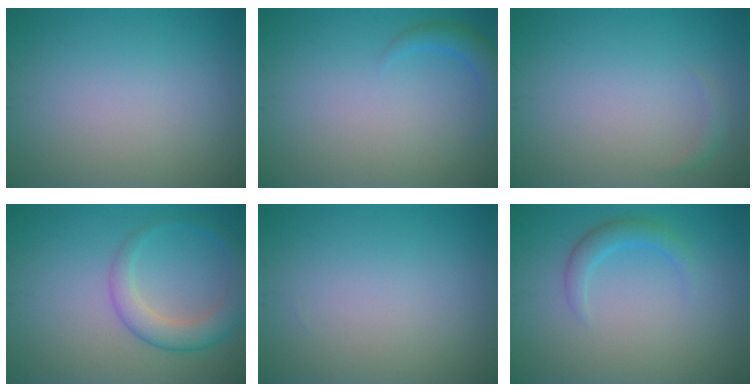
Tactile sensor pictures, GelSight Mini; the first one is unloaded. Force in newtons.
{"total": 1.8, "press": 1.8, "slide": 0.1}
{"total": 0.7, "press": 0.7, "slide": 0.1}
{"total": 2.9, "press": 2.8, "slide": 0.1}
{"total": 0.0}
{"total": 2.0, "press": 2.0, "slide": 0.1}